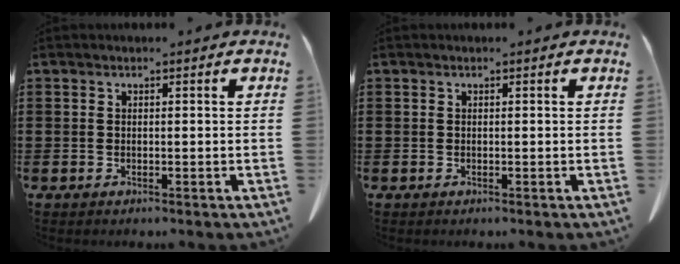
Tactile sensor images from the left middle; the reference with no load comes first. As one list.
[{"total": 0.0}]